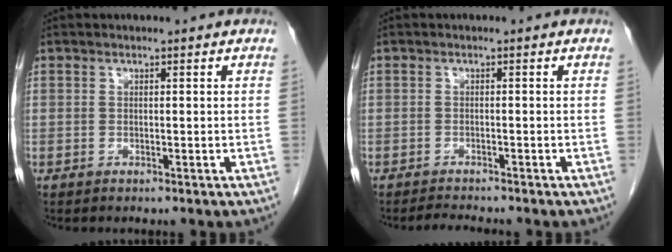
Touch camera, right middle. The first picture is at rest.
{"total": 2.1, "force": [-2.0, -0.2, 0.5], "torque": [-0.014, -0.011, -0.033]}